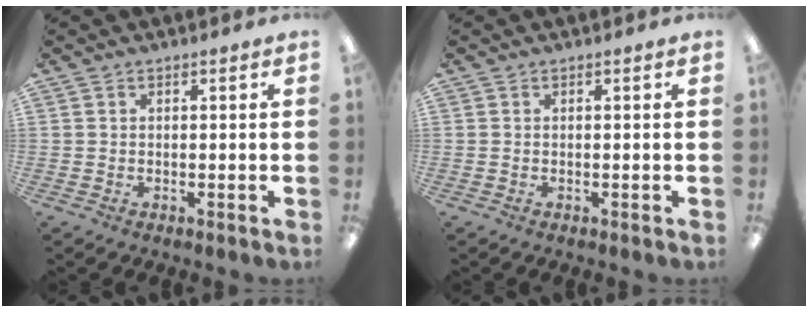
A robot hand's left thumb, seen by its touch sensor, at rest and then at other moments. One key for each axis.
{"total": 0.0}